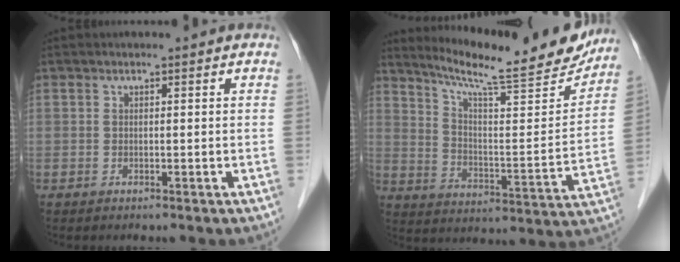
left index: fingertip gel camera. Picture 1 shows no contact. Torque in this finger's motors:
{"motor_torque": [0.15, -0.45, 0.30, 0.07]}